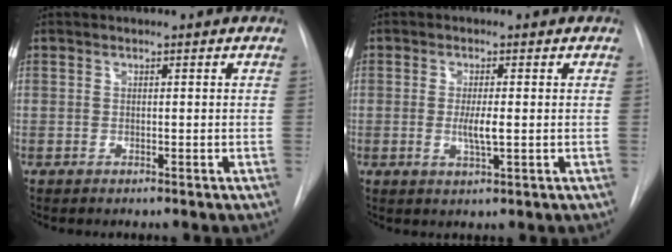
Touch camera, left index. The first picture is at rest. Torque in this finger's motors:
{"motor_torque": [0.52, -0.02, 0.11, 0.03]}